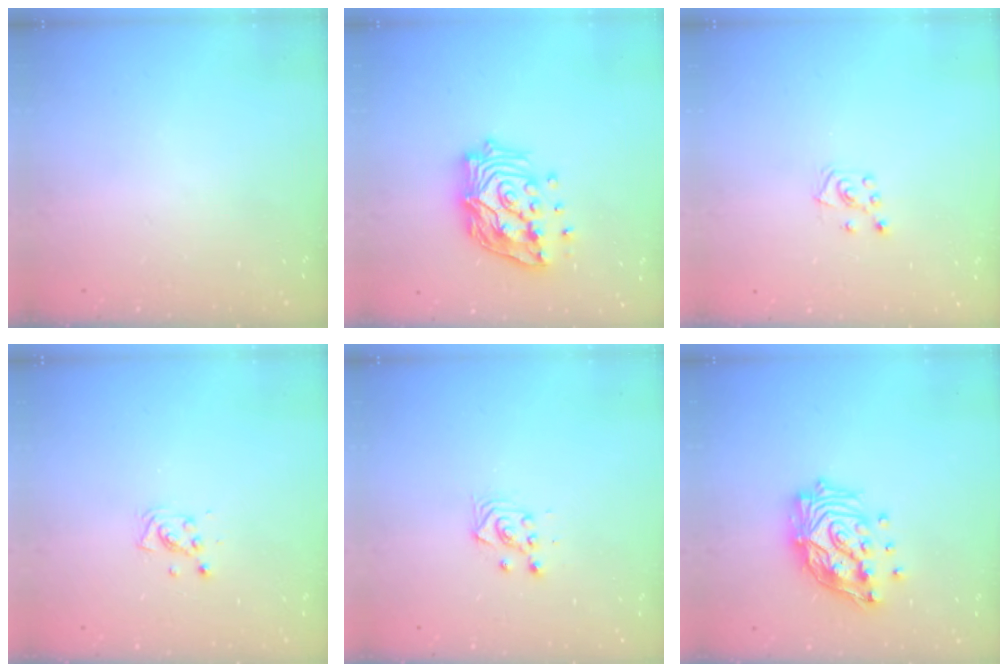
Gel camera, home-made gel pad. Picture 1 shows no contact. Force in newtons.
{"total": 18.1, "press": 17.9, "slide": 2.6}
{"total": 4.6, "press": 4.6, "slide": 0.5}
{"total": 5.0, "press": 4.7, "slide": 1.7}
{"total": 3.6, "press": 3.4, "slide": 1.2}
{"total": 16.7, "press": 16.6, "slide": 1.1}